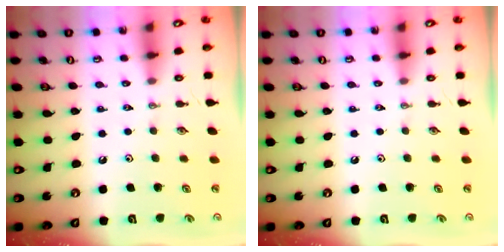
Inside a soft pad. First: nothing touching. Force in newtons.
{"total": 0.0}